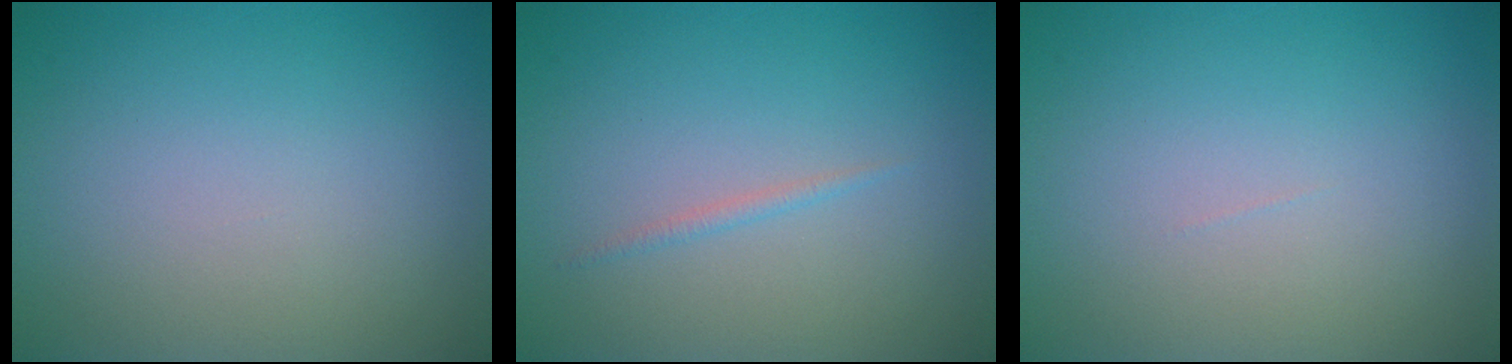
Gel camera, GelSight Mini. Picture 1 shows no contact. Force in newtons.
{"total": 0.6, "press": 0.6, "slide": 0.0}
{"total": 0.0}